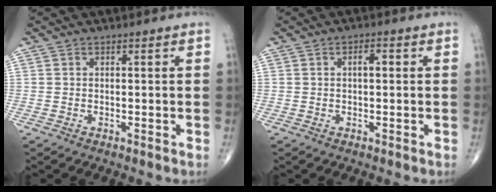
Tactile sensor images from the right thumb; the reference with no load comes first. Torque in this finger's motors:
{"motor_torque": [1.59, 3.40, 0.62, 0.03, 0.02]}